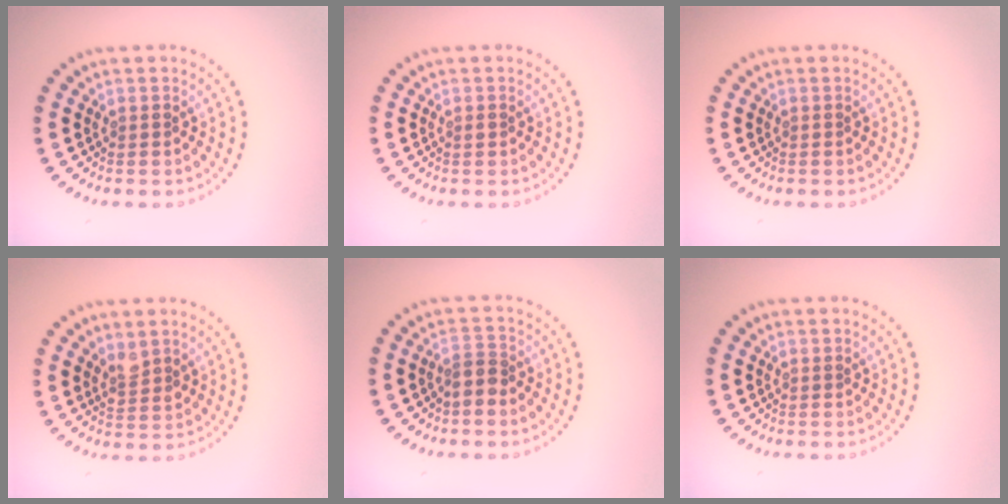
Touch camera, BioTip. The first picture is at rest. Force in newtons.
{"total": 0.6, "press": 0.6, "slide": 0.1}
{"total": 0.0}
{"total": 1.6, "press": 1.4, "slide": 0.8}
{"total": 1.7, "press": 1.2, "slide": 1.1}
{"total": 0.0}